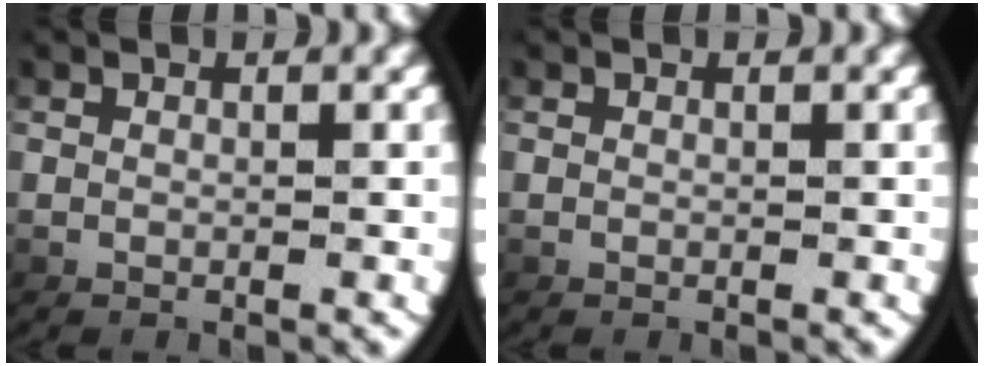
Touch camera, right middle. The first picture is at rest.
{"total": 0.0}